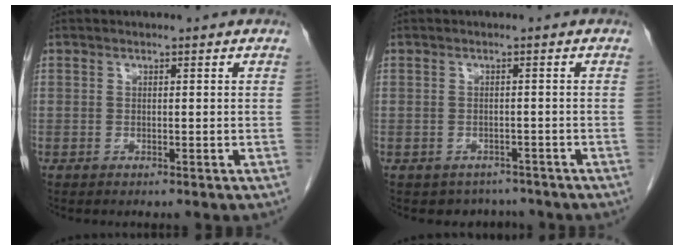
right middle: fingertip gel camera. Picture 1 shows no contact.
{"total": 3.4, "force": [-2.8, 1.9, -0.2], "torque": [0.006, 0.009, -0.038]}